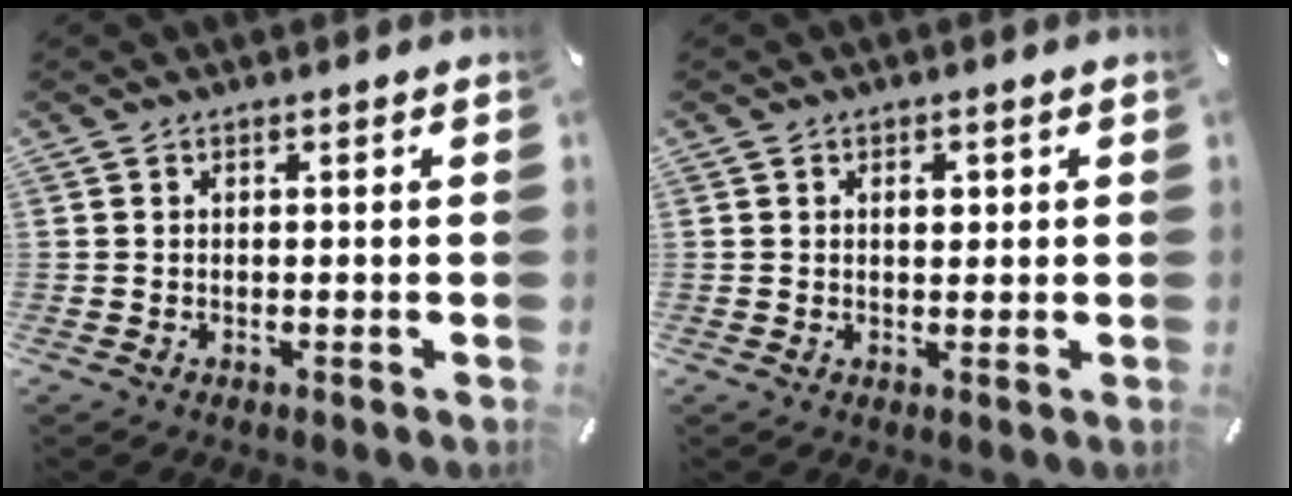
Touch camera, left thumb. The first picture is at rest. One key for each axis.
{"total": 2.3, "fx": 0.5, "fy": 1.6, "fz": 1.5, "tx": -0.009, "ty": -0.003, "tz": 0.002}